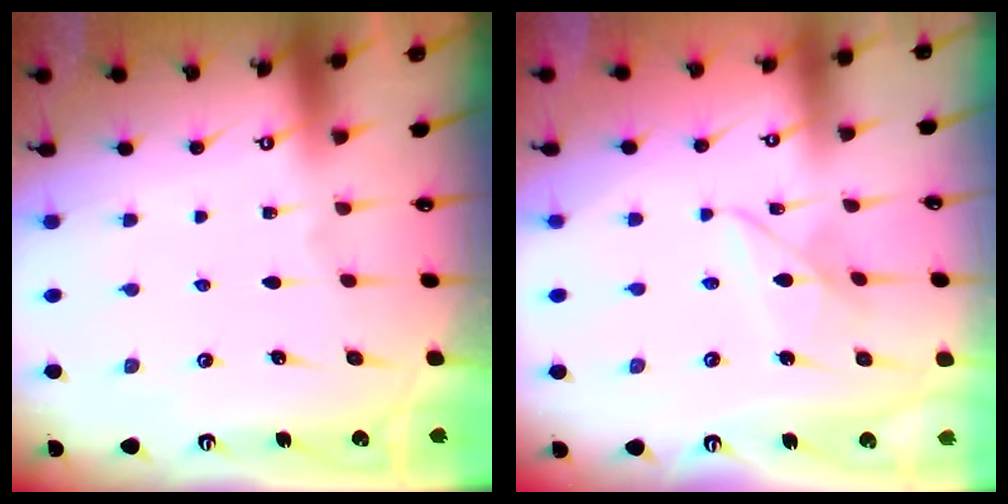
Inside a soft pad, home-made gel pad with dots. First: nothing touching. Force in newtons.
{"total": 6.8, "press": 6.8, "slide": 0.4}